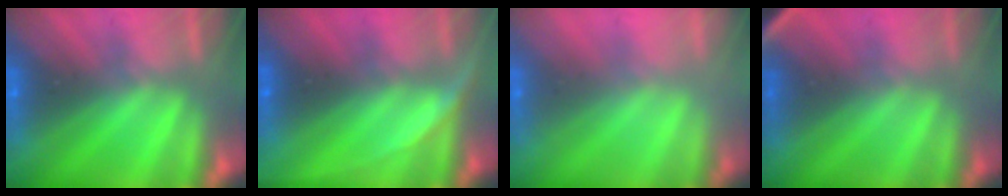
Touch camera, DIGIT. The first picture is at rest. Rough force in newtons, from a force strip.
{"total": 2.9}
{"total": 1.7}
{"total": 3.0}